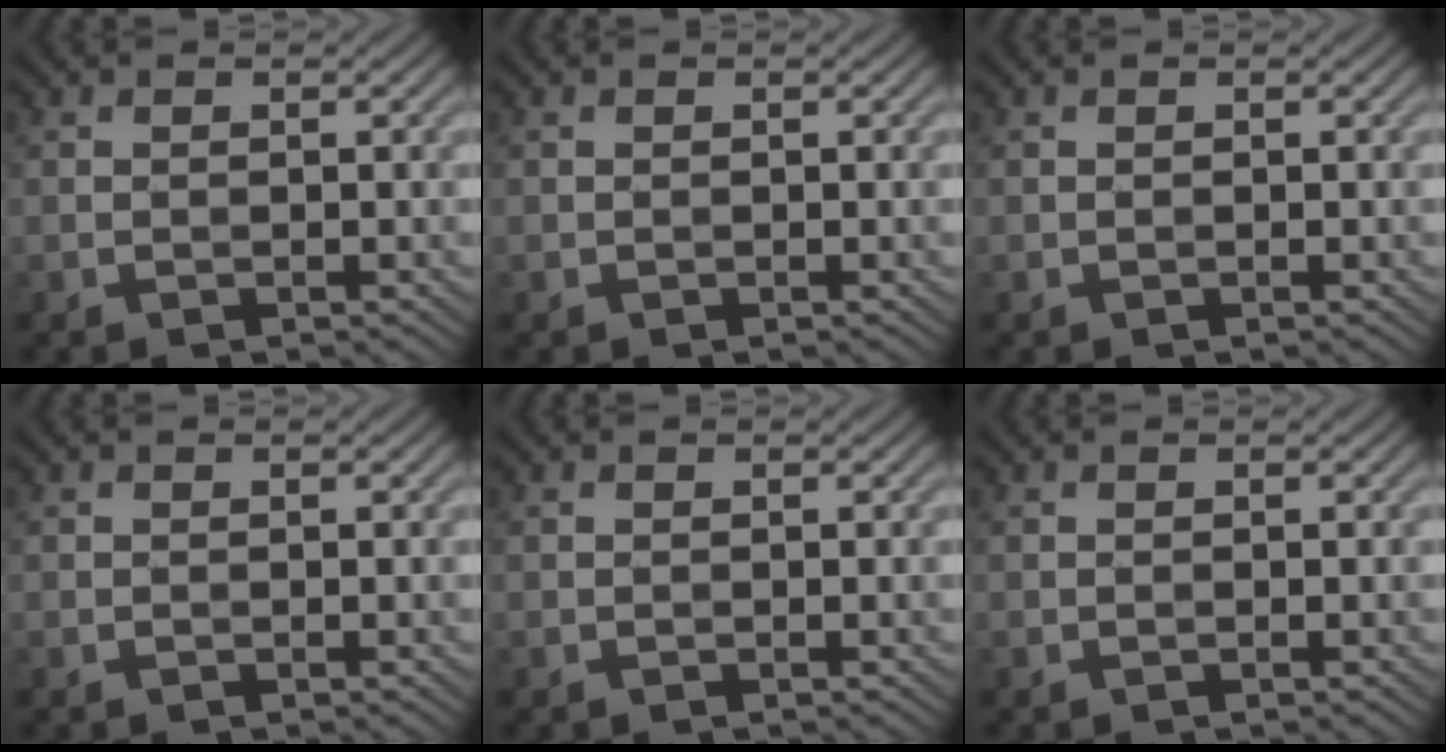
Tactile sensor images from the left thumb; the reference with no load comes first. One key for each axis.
{"total": 0.0}
{"total": 0.0}
{"total": 0.0}
{"total": 0.0}
{"total": 0.0}